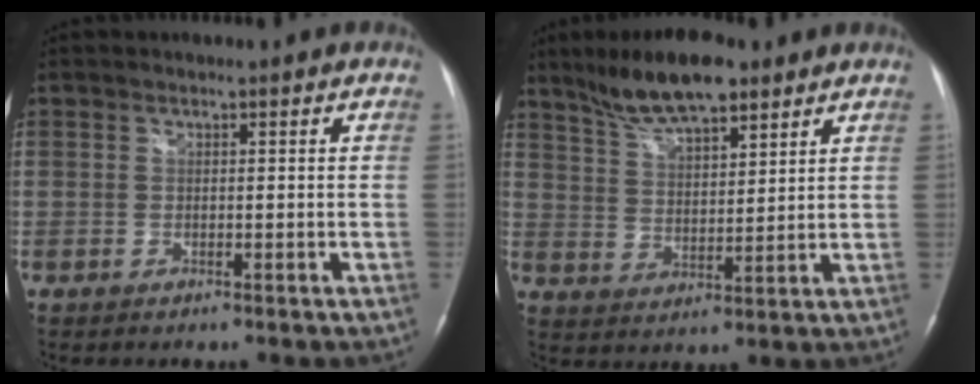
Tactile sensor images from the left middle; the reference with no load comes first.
{"total": 11.1, "force": [8.4, 2.9, 6.7], "torque": [-0.122, 0.010, 0.150]}